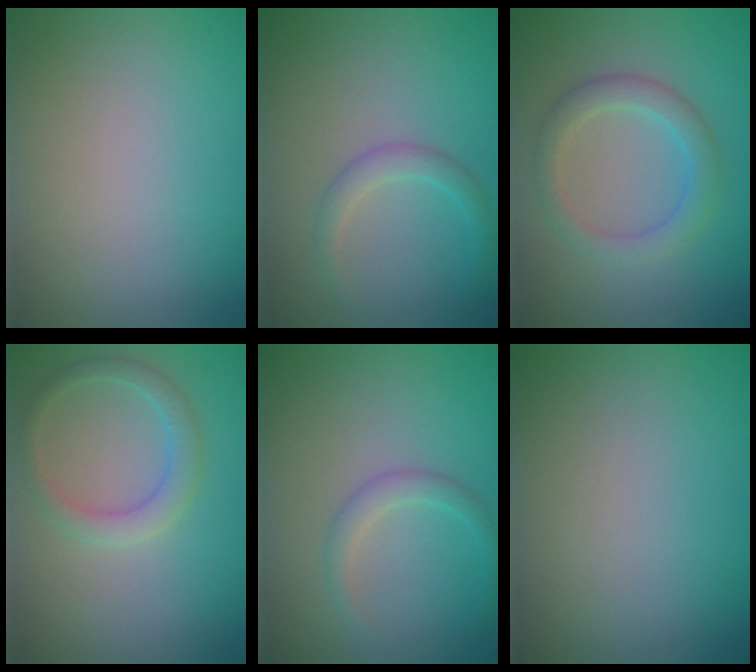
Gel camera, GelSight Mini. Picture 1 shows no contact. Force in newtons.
{"total": 1.8, "press": 1.8, "slide": 0.0}
{"total": 1.9, "press": 1.9, "slide": 0.2}
{"total": 2.3, "press": 2.3, "slide": 0.2}
{"total": 1.7, "press": 1.7, "slide": 0.1}
{"total": 0.0}